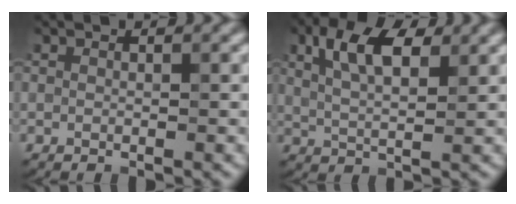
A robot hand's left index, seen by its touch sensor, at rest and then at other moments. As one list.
[{"total": 5.5, "force": [2.3, 2.3, 4.4], "torque": [-0.086, 0.008, 0.038]}]